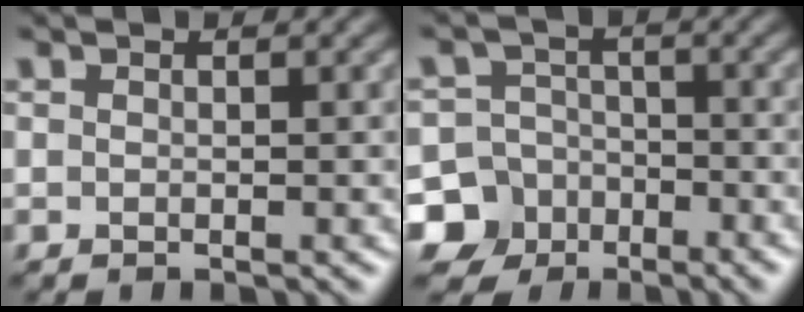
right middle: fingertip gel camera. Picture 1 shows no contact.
{"total": 8.3, "force": [-5.0, 6.5, 1.2], "torque": [-0.012, -0.021, -0.114]}